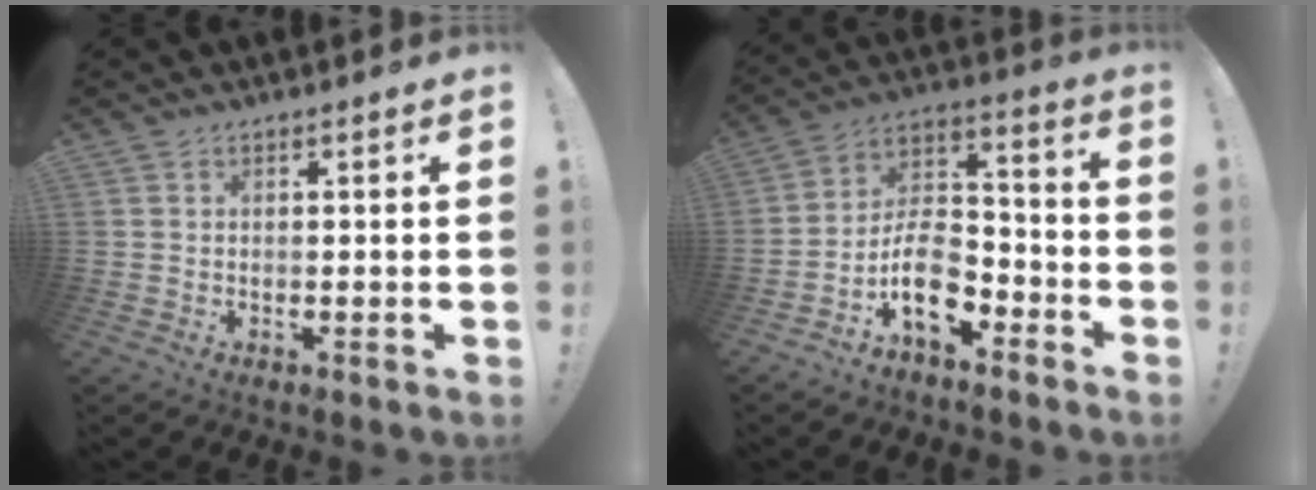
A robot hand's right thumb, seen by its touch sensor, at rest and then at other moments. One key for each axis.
{"total": 14.1, "fx": -7.5, "fy": 8.7, "fz": 8.2, "tx": -0.145, "ty": 0.052, "tz": -0.124}